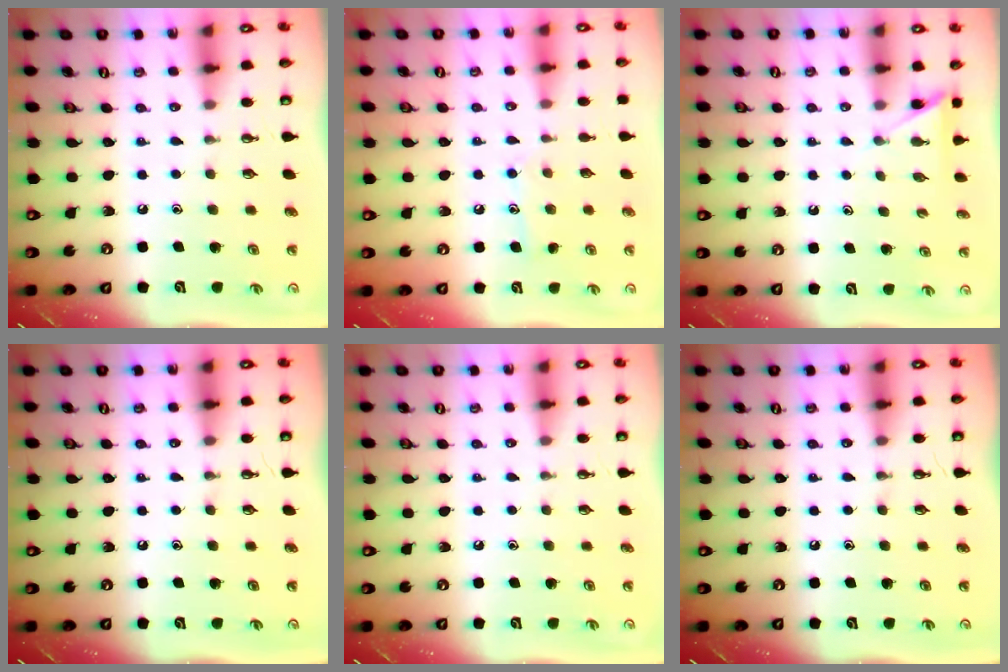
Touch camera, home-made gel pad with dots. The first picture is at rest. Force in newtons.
{"total": 7.6, "press": 7.6, "slide": 0.5}
{"total": 3.6, "press": 3.6, "slide": 0.4}
{"total": 0.0}
{"total": 0.0}
{"total": 0.0}